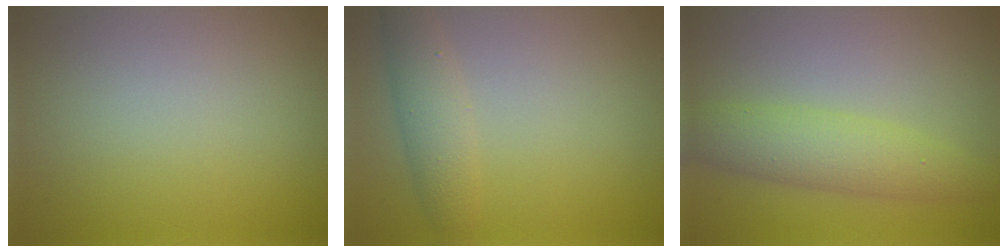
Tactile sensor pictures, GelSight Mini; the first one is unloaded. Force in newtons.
{"total": 2.7, "press": 2.7, "slide": 0.1}
{"total": 4.0, "press": 4.0, "slide": 0.1}